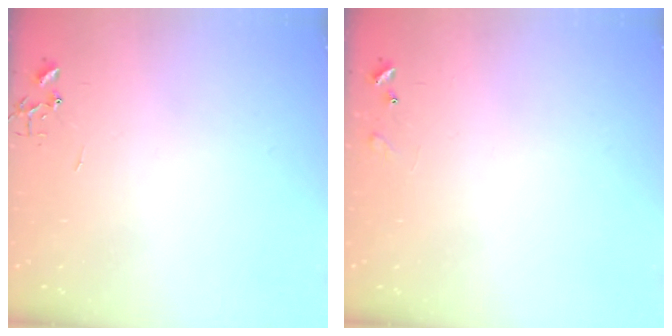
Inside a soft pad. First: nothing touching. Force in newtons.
{"total": 5.9, "press": 5.9, "slide": 0.9}